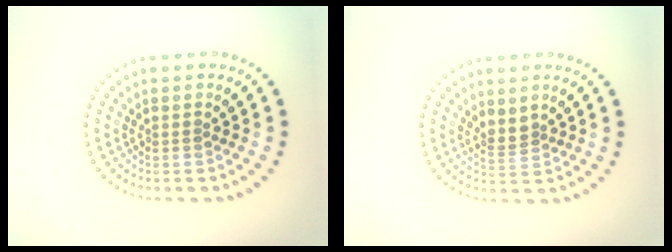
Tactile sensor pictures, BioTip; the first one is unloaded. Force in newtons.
{"total": 1.8, "press": 1.3, "slide": 1.2}